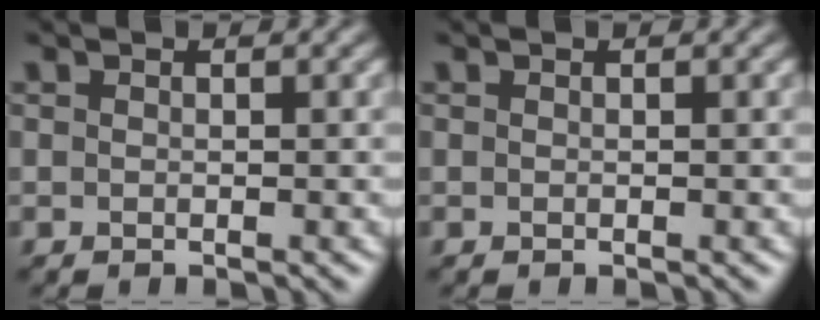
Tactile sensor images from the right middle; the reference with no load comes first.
{"total": 0.0}